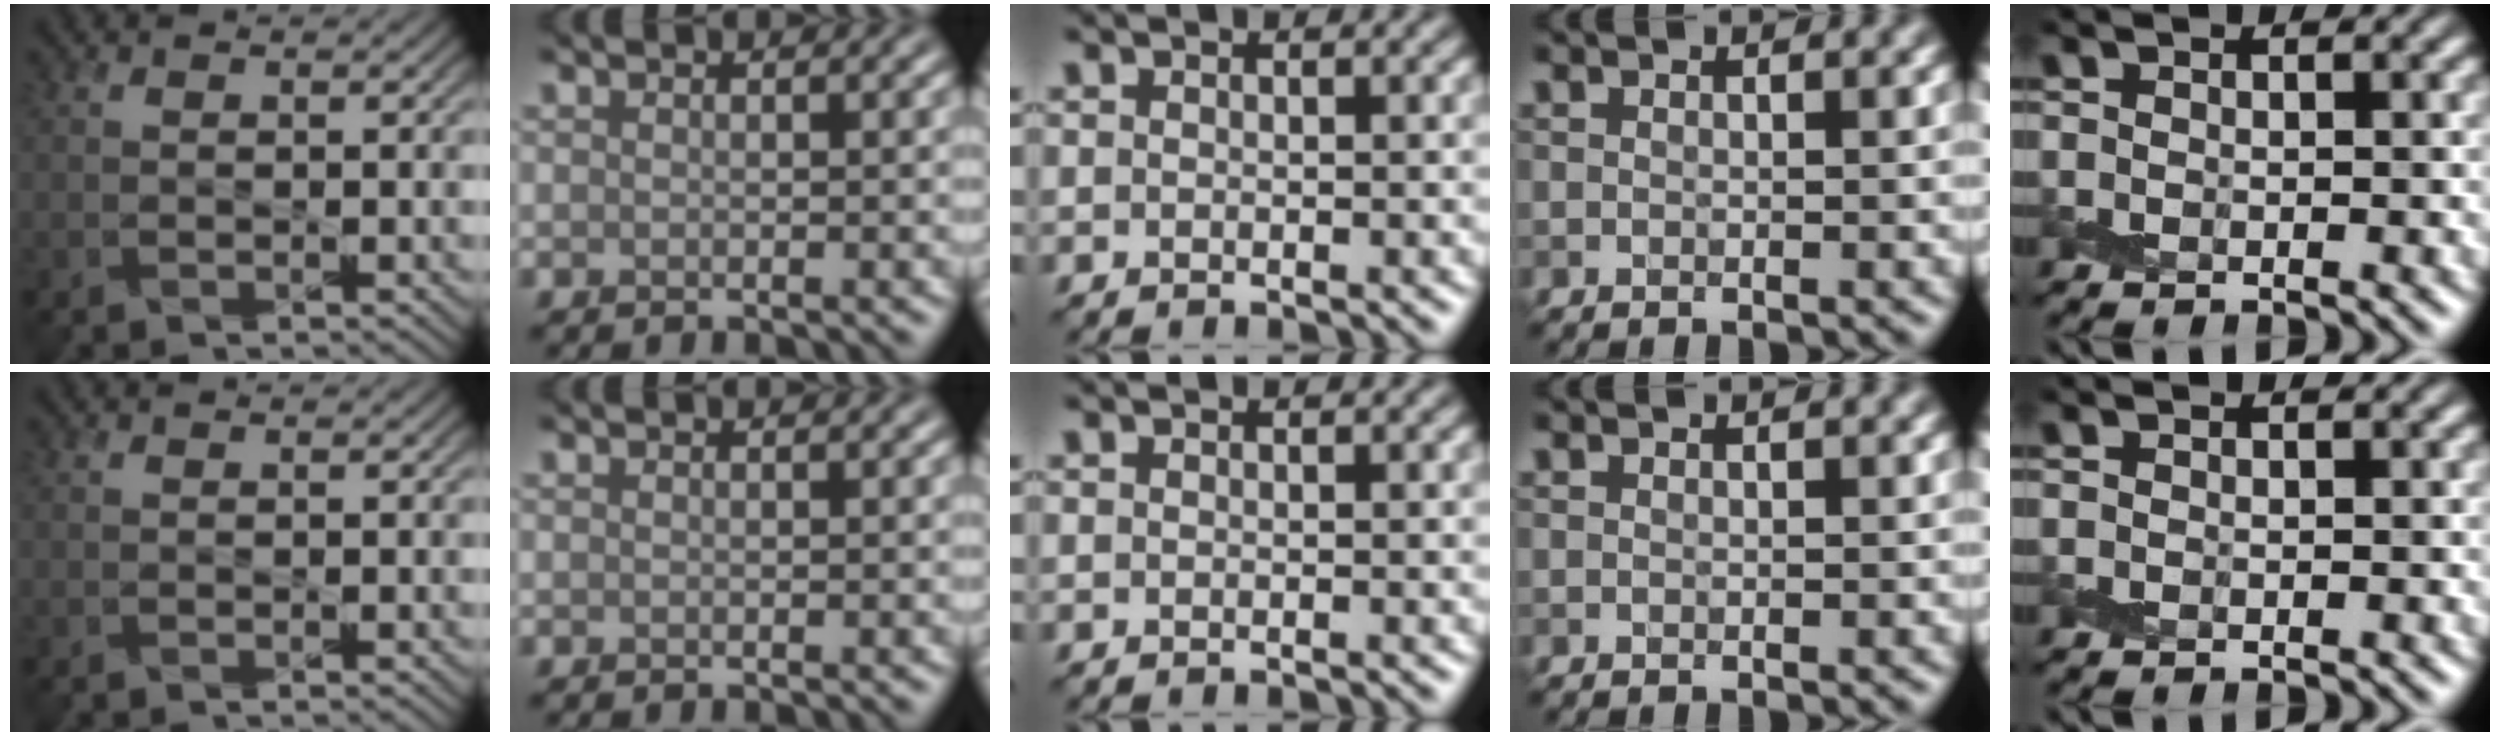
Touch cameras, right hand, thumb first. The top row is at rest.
{}